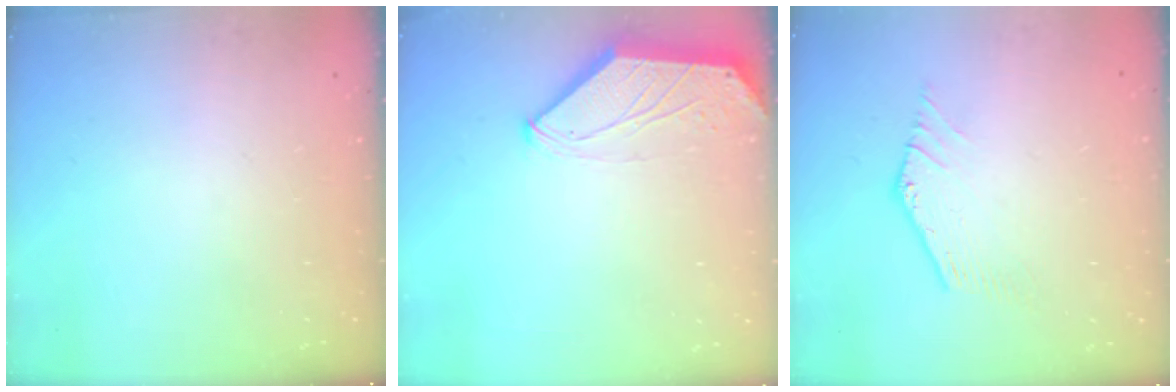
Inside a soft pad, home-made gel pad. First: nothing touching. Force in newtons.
{"total": 0.0}
{"total": 0.0}